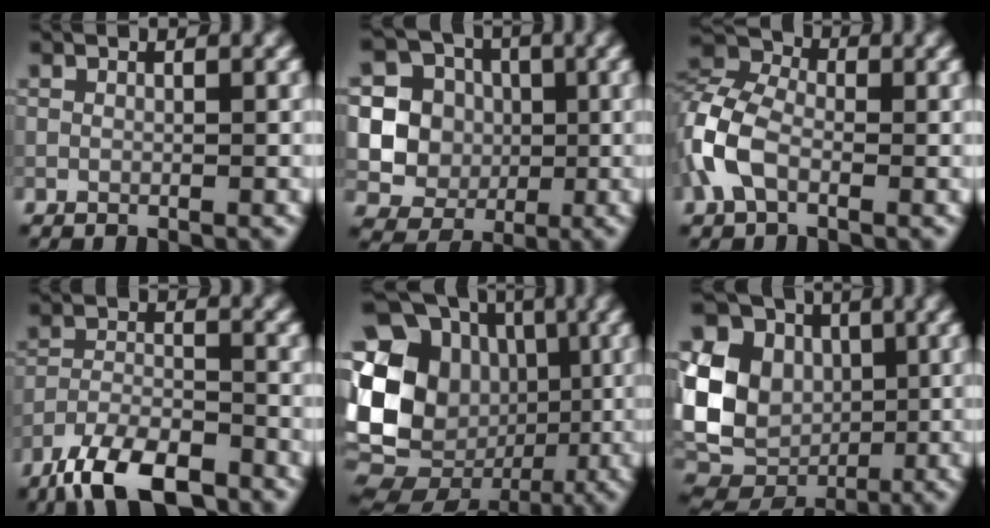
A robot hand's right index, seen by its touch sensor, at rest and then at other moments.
{"total": 9.7, "force": [0.2, 9.4, 2.7], "torque": [-0.065, 0.019, -0.006]}
{"total": 5.7, "force": [-1.9, 3.6, 4.0], "torque": [-0.102, 0.010, -0.055]}
{"total": 7.8, "force": [-6.0, 2.6, 4.3], "torque": [-0.075, -0.006, -0.118]}
{"total": 19.6, "force": [-0.5, 17.5, 8.7], "torque": [-0.201, 0.019, -0.047]}
{"total": 13.3, "force": [1.5, 11.0, 7.3], "torque": [-0.165, 0.014, 0.013]}